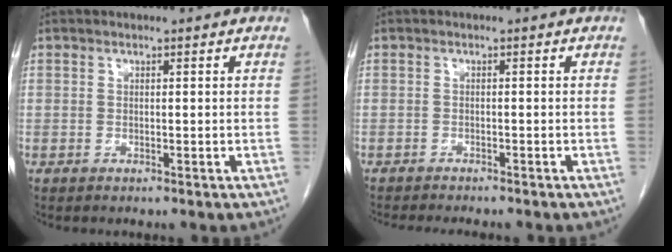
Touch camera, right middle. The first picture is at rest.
{"total": 5.8, "force": [-5.3, 0.7, 2.4], "torque": [-0.025, -0.011, -0.075]}